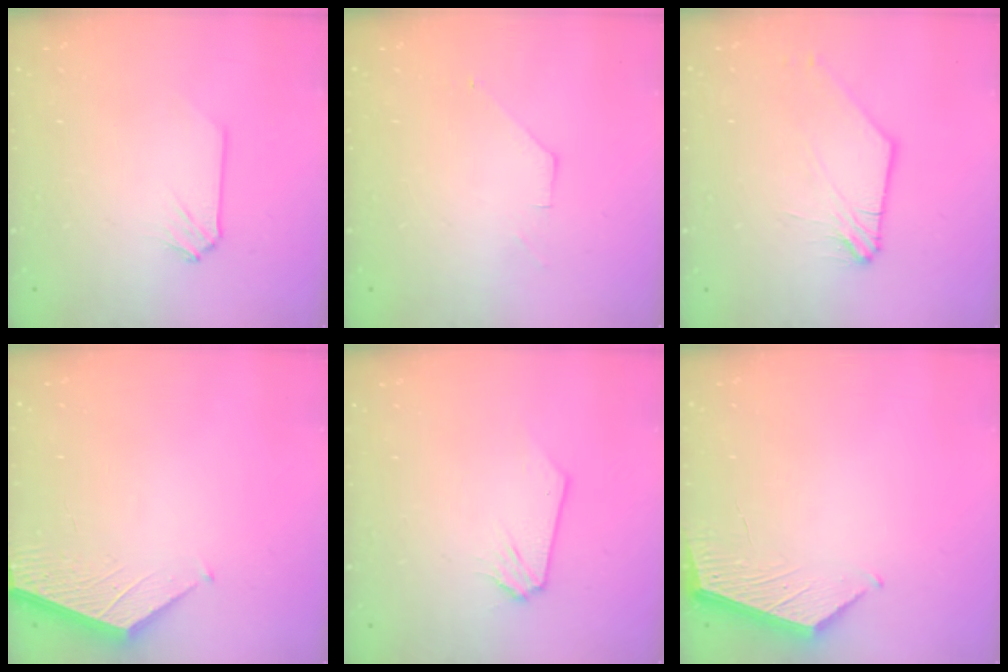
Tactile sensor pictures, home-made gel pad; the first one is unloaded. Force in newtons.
{"total": 1.0, "press": 1.0, "slide": 0.2}
{"total": 2.8, "press": 2.8, "slide": 0.3}
{"total": 2.6, "press": 2.6, "slide": 0.4}
{"total": 0.0}
{"total": 5.4, "press": 5.4, "slide": 0.4}